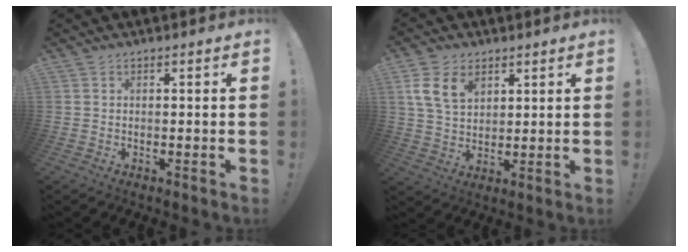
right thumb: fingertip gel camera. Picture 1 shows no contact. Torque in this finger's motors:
{"motor_torque": [1.22, 1.22, 0.00, 0.00, 0.00]}